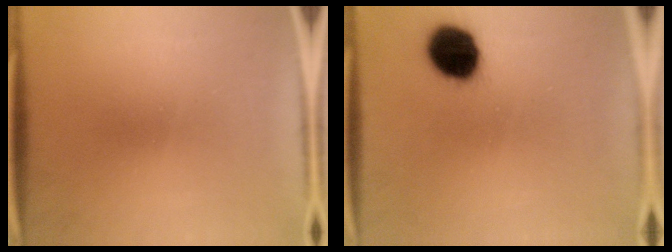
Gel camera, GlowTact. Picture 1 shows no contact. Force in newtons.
{"total": 12.2}